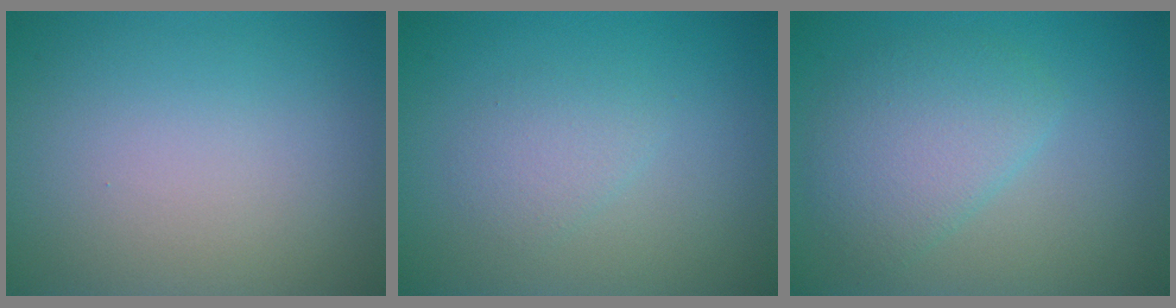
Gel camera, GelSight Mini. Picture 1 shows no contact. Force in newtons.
{"total": 1.6, "press": 1.6, "slide": 0.1}
{"total": 3.9, "press": 3.9, "slide": 0.1}